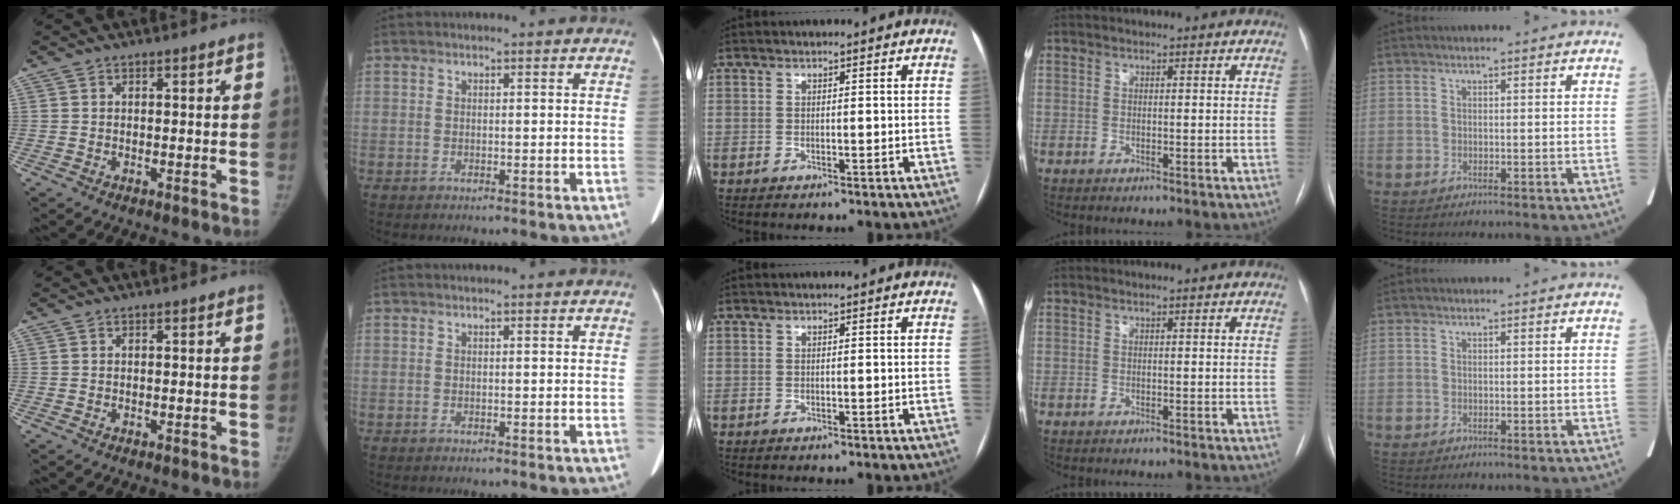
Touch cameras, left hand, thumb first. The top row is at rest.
{}